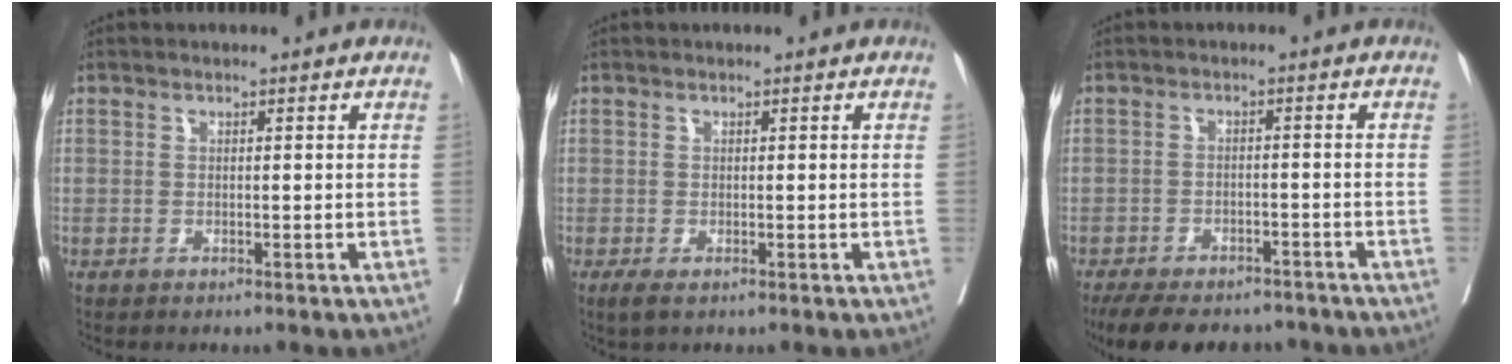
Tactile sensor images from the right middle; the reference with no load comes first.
{"total": 1.7, "force": [-1.0, 0.5, 1.2], "torque": [-0.028, -0.008, -0.015]}
{"total": 13.5, "force": [-11.4, 5.2, 5.0], "torque": [-0.097, -0.002, -0.154]}